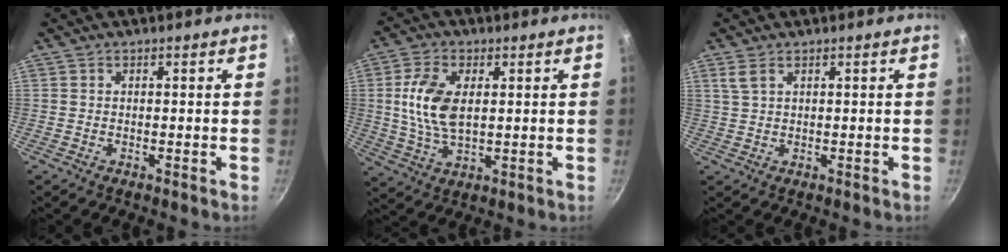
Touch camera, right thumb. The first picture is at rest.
{"total": 10.5, "force": [1.7, 5.8, 8.5], "torque": [-0.165, -0.003, 0.033]}
{"total": 2.5, "force": [1.4, 1.2, 1.7], "torque": [-0.033, -0.002, 0.031]}